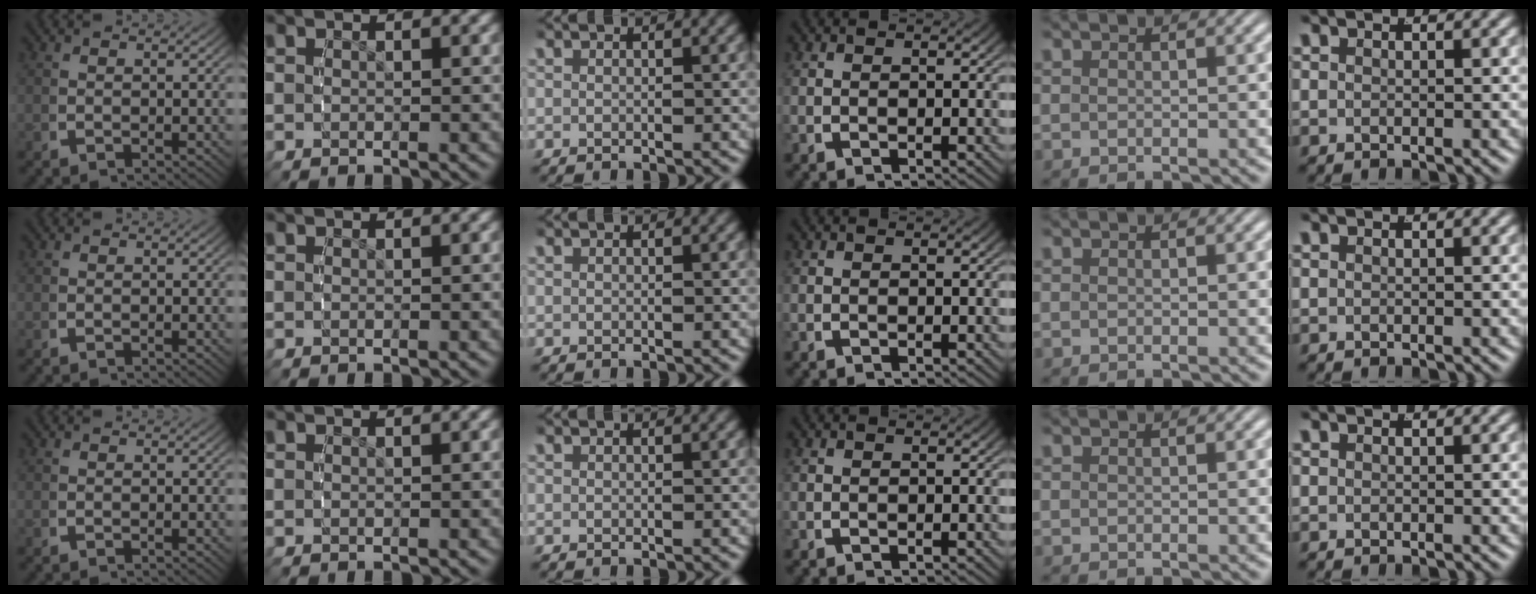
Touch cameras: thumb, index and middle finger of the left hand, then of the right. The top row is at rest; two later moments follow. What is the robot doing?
{"motion": "reach", "object": "backpack"}